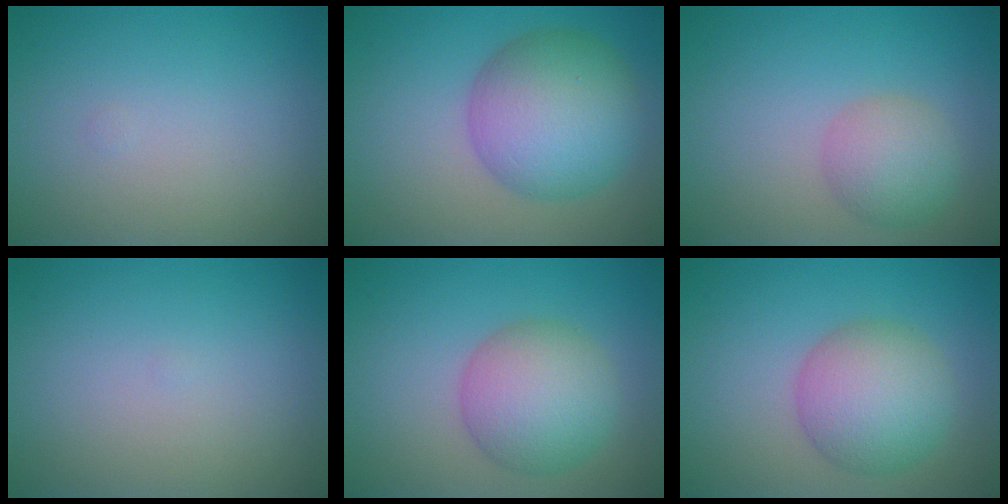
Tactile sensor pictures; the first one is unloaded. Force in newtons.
{"total": 8.7, "press": 8.7, "slide": 0.2}
{"total": 3.4, "press": 3.4, "slide": 0.1}
{"total": 0.0}
{"total": 6.2, "press": 6.1, "slide": 0.3}
{"total": 6.2, "press": 6.1, "slide": 0.3}